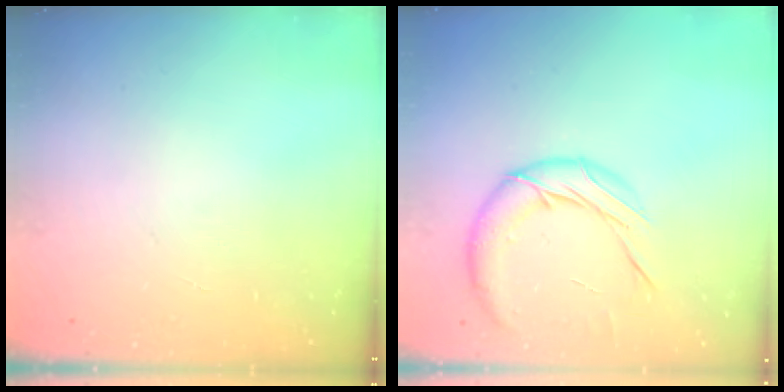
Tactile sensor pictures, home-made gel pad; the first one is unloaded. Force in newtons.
{"total": 13.1, "press": 13.0, "slide": 1.8}